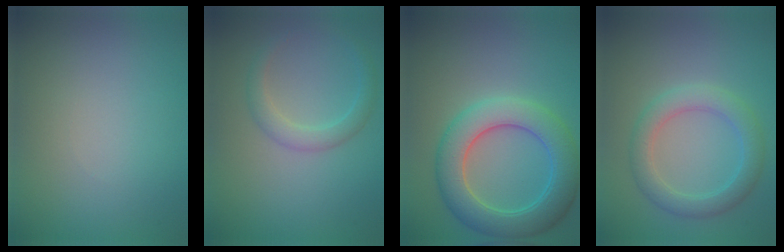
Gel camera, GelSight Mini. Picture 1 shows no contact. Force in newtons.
{"total": 2.2, "press": 2.2, "slide": 0.1}
{"total": 6.8, "press": 6.8, "slide": 0.1}
{"total": 3.6, "press": 3.6, "slide": 0.0}